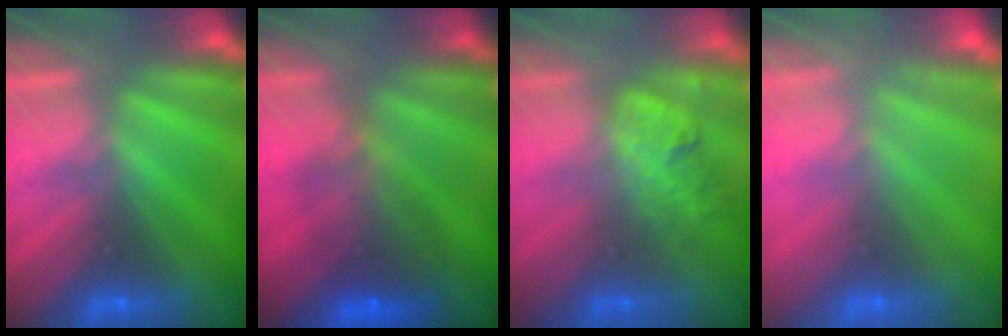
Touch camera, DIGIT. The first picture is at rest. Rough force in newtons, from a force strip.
{"total": 5.8}
{"total": 2.0}
{"total": 8.1}